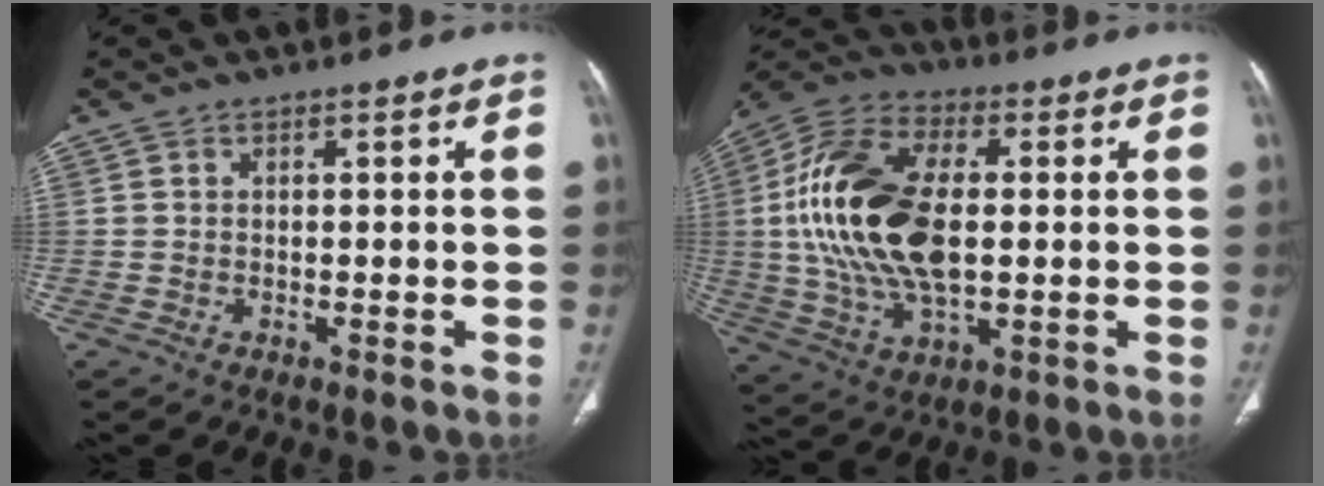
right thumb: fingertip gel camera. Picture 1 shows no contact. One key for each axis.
{"total": 22.0, "fx": 1.2, "fy": 11.8, "fz": 18.5, "tx": -0.379, "ty": 0.005, "tz": 0.022}